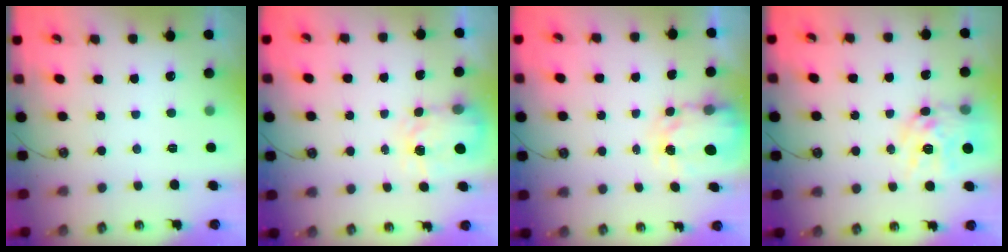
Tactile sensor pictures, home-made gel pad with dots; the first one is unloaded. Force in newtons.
{"total": 3.9, "press": 3.8, "slide": 0.6}
{"total": 4.0, "press": 4.0, "slide": 0.0}
{"total": 14.0, "press": 13.9, "slide": 1.3}